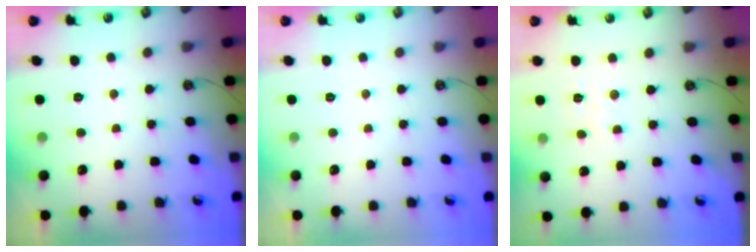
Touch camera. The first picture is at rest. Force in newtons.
{"total": 0.0}
{"total": 2.7, "press": 2.7, "slide": 0.5}